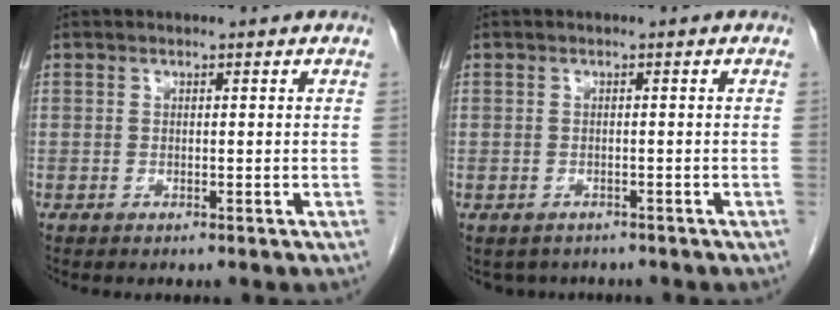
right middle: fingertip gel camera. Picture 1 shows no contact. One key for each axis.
{"total": 3.2, "fx": -2.6, "fy": 1.8, "fz": 0.4, "tx": -0.004, "ty": 0.002, "tz": -0.034}